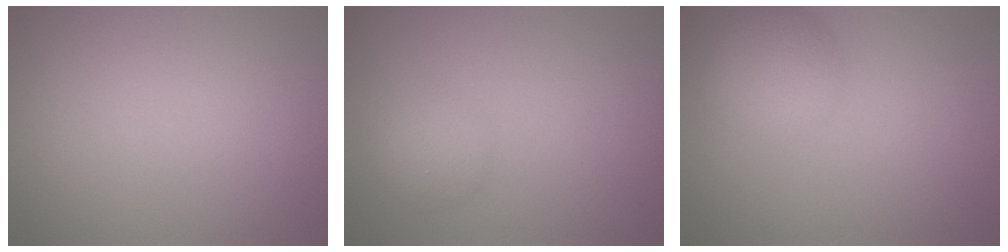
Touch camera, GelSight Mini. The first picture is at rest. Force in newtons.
{"total": 2.1, "press": 2.1, "slide": 0.1}
{"total": 3.9, "press": 3.9, "slide": 0.1}